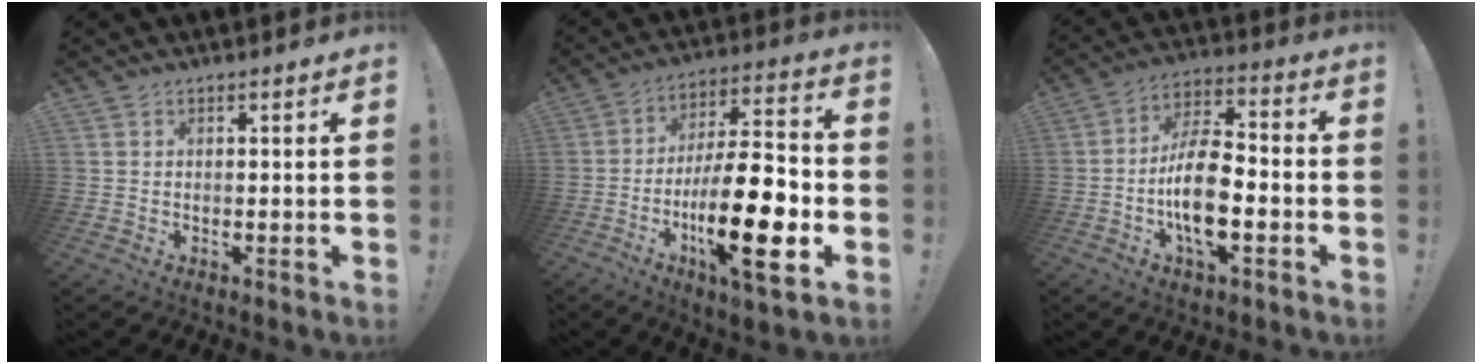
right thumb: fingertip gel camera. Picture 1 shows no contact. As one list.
[{"total": 22.7, "force": [-6.8, 6.5, 20.7], "torque": [-0.361, 0.026, -0.109]}, {"total": 15.3, "force": [-4.0, 7.1, 13.0], "torque": [-0.250, 0.014, -0.069]}]